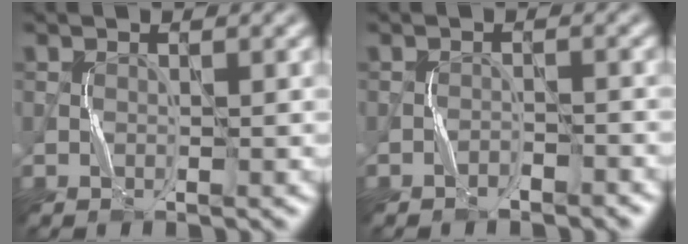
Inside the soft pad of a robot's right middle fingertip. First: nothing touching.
{"total": 1.0, "force": [-1.0, 0.2, 0.1], "torque": [-0.001, 0.005, -0.015]}